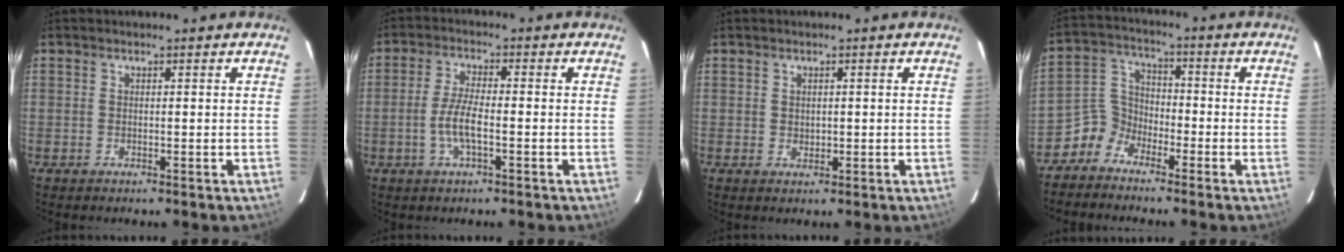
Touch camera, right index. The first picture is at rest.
{"total": 5.6, "force": [-1.6, 1.4, 5.2], "torque": [-0.110, 0.000, -0.033]}
{"total": 1.4, "force": [0.4, 1.3, 0.5], "torque": [-0.006, 0.002, 0.009]}
{"total": 5.7, "force": [-4.1, 3.8, 0.5], "torque": [-0.015, 0.030, -0.098]}